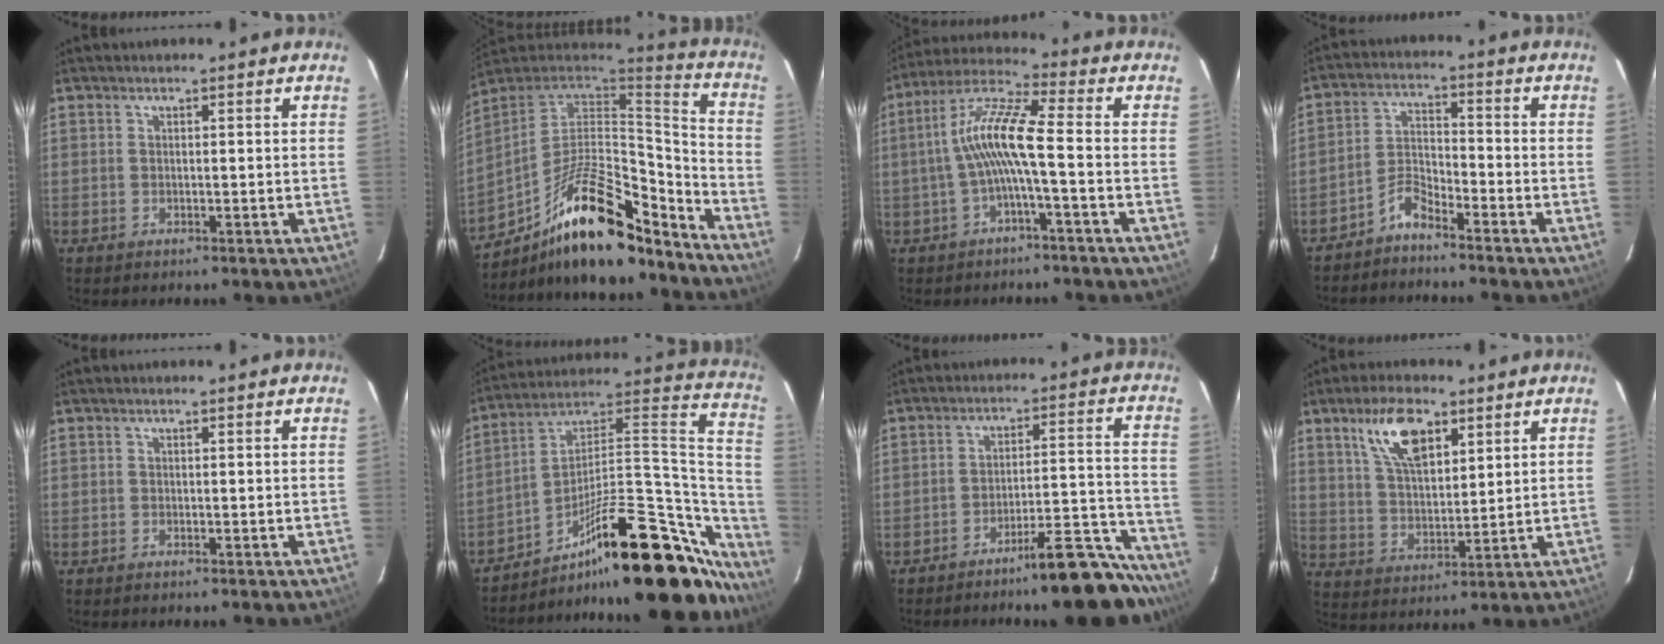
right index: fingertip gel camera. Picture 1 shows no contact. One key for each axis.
{"total": 23.3, "fx": -16.0, "fy": 8.1, "fz": 14.8, "tx": -0.254, "ty": 0.009, "tz": -0.257}
{"total": 9.6, "fx": -1.7, "fy": 0.8, "fz": 9.4, "tx": -0.203, "ty": 0.020, "tz": -0.033}
{"total": 4.4, "fx": -3.9, "fy": 1.2, "fz": 1.6, "tx": -0.042, "ty": 0.019, "tz": -0.082}
{"total": 0.0}
{"total": 32.9, "fx": -22.2, "fy": 10.1, "fz": 22.0, "tx": -0.282, "ty": 0.048, "tz": -0.333}
{"total": 15.9, "fx": -14.5, "fy": 1.5, "fz": 6.3, "tx": -0.071, "ty": 0.032, "tz": -0.201}
{"total": 10.9, "fx": 5.9, "fy": 4.8, "fz": 7.8, "tx": -0.145, "ty": 0.016, "tz": 0.116}